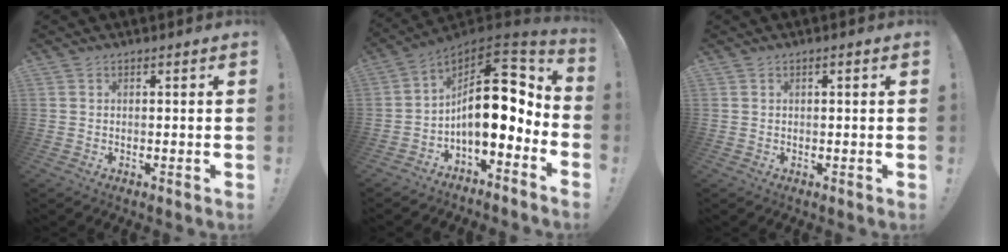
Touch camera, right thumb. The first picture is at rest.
{"total": 18.0, "force": [0.8, 8.5, 15.8], "torque": [-0.259, -0.002, 0.016]}
{"total": 0.7, "force": [0.0, 0.0, 0.7], "torque": [-0.013, 0.000, 0.000]}